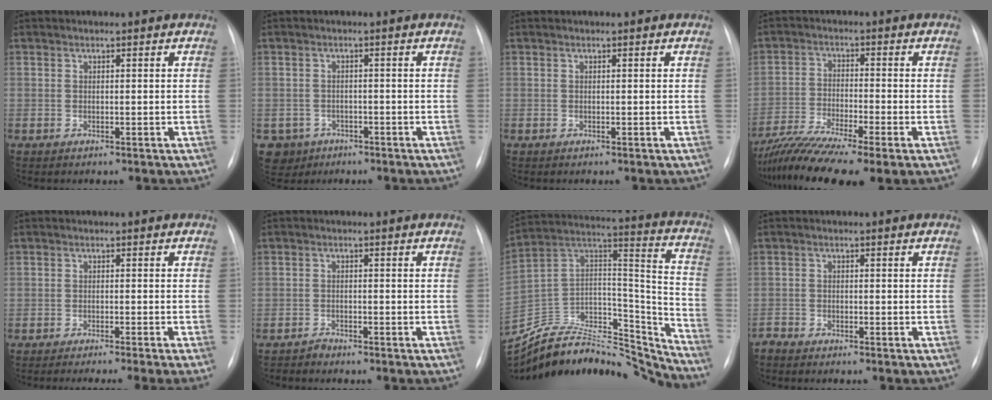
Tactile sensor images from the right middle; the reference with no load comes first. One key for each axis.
{"total": 4.5, "fx": -2.5, "fy": 3.8, "fz": 0.0, "tx": -0.001, "ty": 0.005, "tz": -0.039}
{"total": 0.0}
{"total": 12.7, "fx": -9.5, "fy": 0.9, "fz": 8.4, "tx": -0.162, "ty": -0.026, "tz": -0.163}
{"total": 9.7, "fx": -8.3, "fy": -1.5, "fz": 4.9, "tx": -0.042, "ty": -0.023, "tz": -0.113}
{"total": 1.3, "fx": -1.3, "fy": 0.1, "fz": 0.0, "tx": 0.001, "ty": -0.002, "tz": -0.021}
{"total": 31.4, "fx": -29.4, "fy": 5.9, "fz": 9.3, "tx": -0.168, "ty": 0.009, "tz": -0.457}
{"total": 1.9, "fx": -1.9, "fy": 0.0, "fz": 0.0, "tx": 0.001, "ty": -0.007, "tz": -0.034}